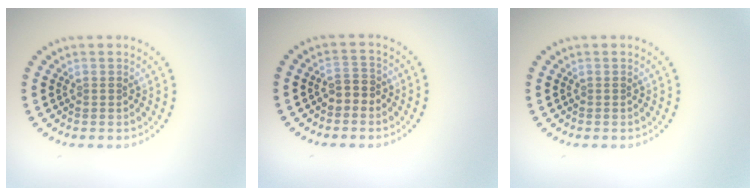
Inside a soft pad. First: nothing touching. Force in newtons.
{"total": 1.8, "press": 1.7, "slide": 0.7}
{"total": 0.0}